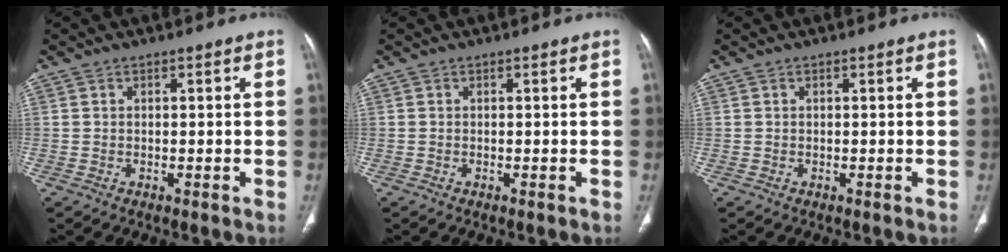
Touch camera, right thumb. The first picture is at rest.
{"total": 0.0}
{"total": 0.0}